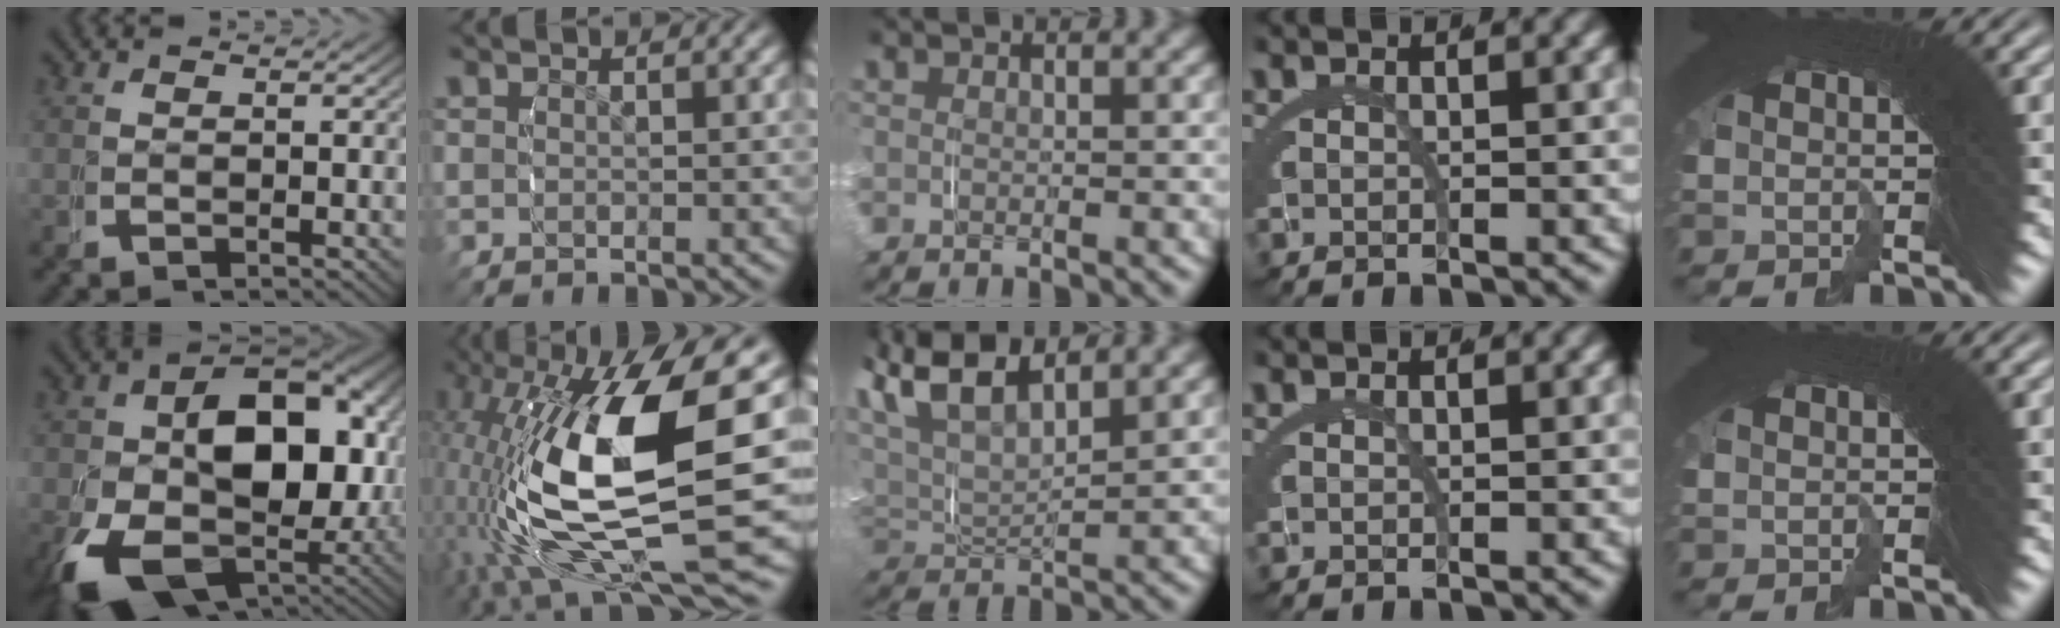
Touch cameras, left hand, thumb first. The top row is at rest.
{"thumb": {"total": 18.3, "force": [-3.4, 12.6, 12.9], "torque": [-0.245, -0.078, -0.010]}, "index": {"total": 15.1, "force": [-1.9, 6.7, 13.4], "torque": [-0.260, -0.029, -0.005]}, "middle": {"total": 9.2, "force": [3.0, 6.7, 5.6], "torque": [-0.149, -0.011, 0.041]}}